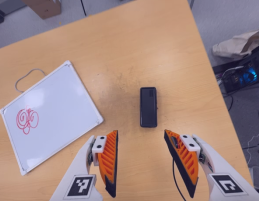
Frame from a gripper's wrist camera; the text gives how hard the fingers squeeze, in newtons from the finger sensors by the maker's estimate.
{"total": 0.0}